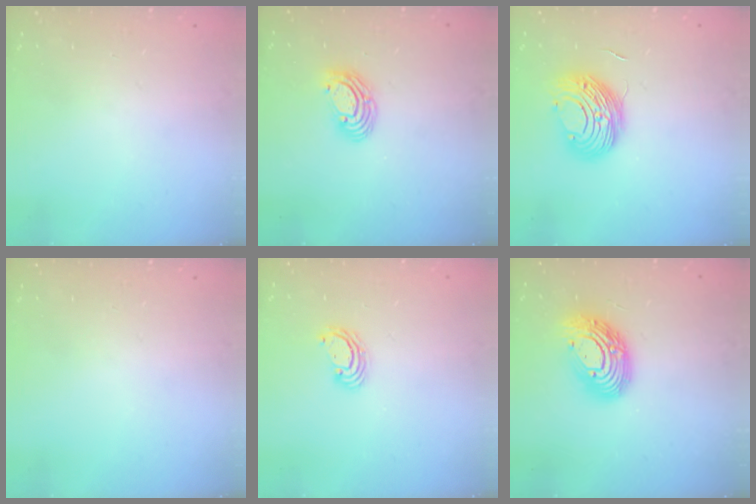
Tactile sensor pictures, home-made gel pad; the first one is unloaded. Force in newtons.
{"total": 7.0, "press": 6.9, "slide": 0.8}
{"total": 9.9, "press": 9.9, "slide": 0.9}
{"total": 0.0}
{"total": 3.8, "press": 3.8, "slide": 0.3}
{"total": 13.9, "press": 13.9, "slide": 0.9}